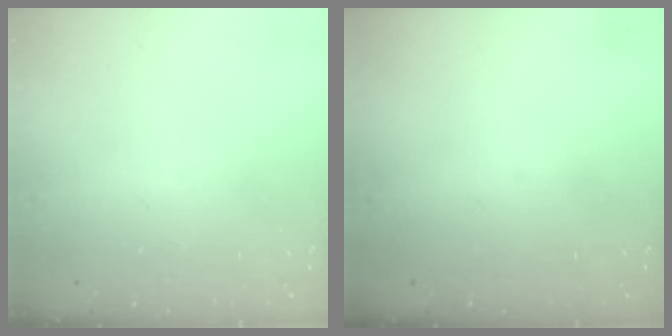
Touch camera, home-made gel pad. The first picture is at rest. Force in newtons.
{"total": 0.0}